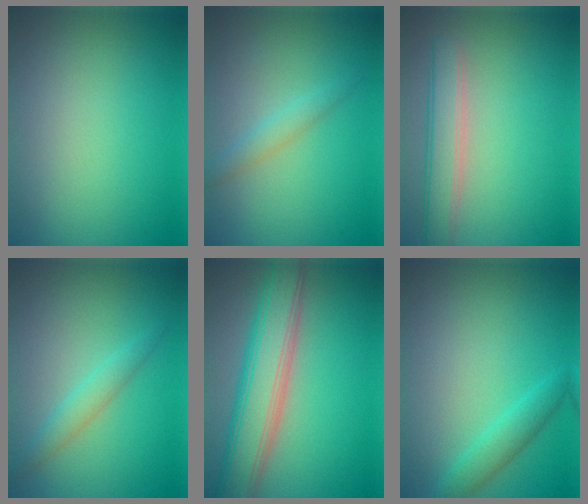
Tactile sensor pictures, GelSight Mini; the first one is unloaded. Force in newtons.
{"total": 1.5, "press": 1.5, "slide": 0.0}
{"total": 3.7, "press": 3.7, "slide": 0.6}
{"total": 2.0, "press": 2.0, "slide": 0.0}
{"total": 7.9, "press": 7.9, "slide": 0.3}
{"total": 2.2, "press": 2.2, "slide": 0.1}